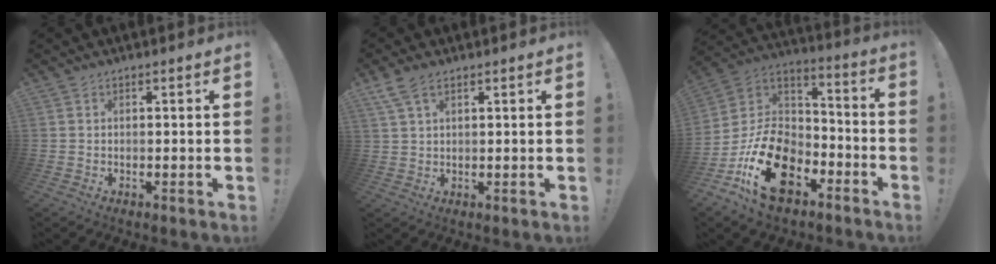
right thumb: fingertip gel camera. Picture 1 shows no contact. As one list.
[{"total": 5.5, "force": [3.5, 2.5, 3.4], "torque": [-0.064, -0.008, 0.068]}, {"total": 23.6, "force": [-10.6, 15.1, 14.7], "torque": [-0.269, 0.067, -0.167]}]